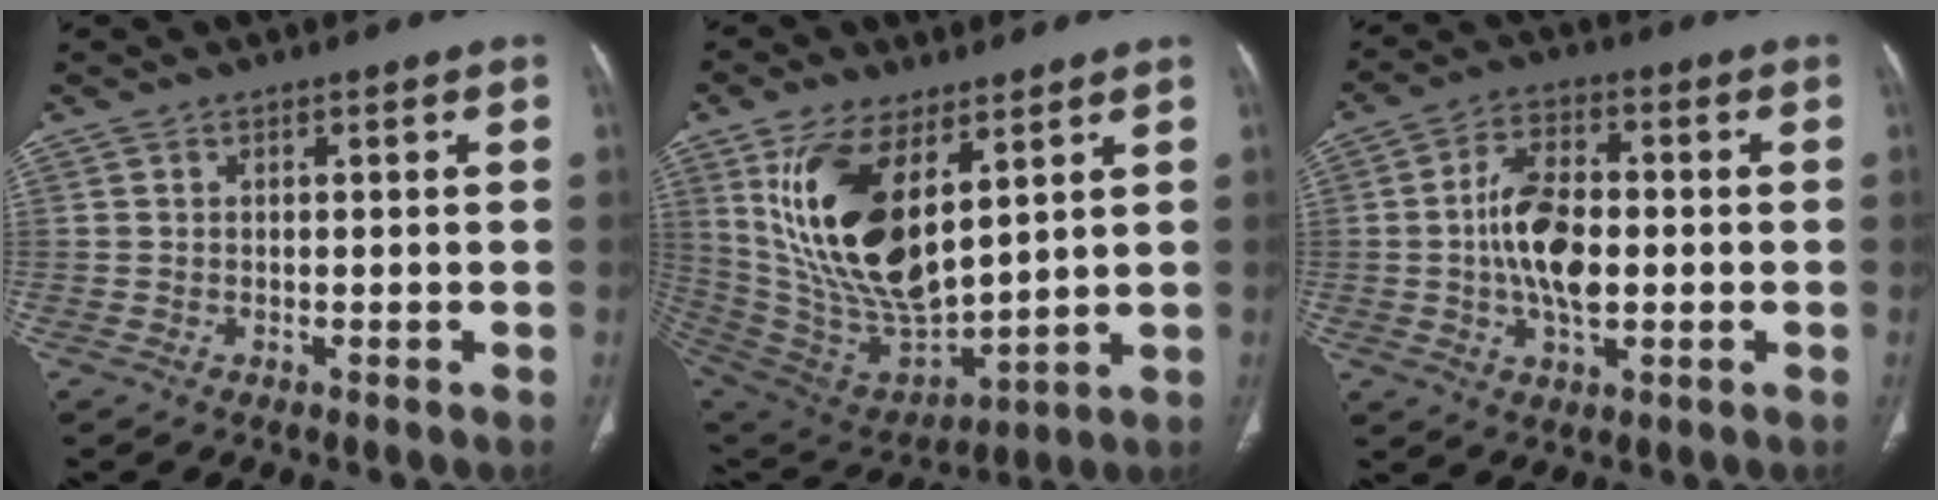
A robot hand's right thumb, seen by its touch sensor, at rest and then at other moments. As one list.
[{"total": 21.3, "force": [8.0, 10.0, 17.0], "torque": [-0.314, -0.038, 0.172]}, {"total": 11.3, "force": [-0.6, 6.1, 9.5], "torque": [-0.168, 0.009, -0.012]}]